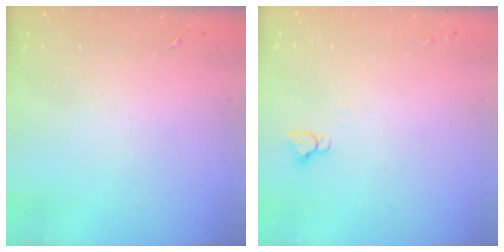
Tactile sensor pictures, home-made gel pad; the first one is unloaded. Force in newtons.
{"total": 2.9, "press": 2.9, "slide": 0.2}